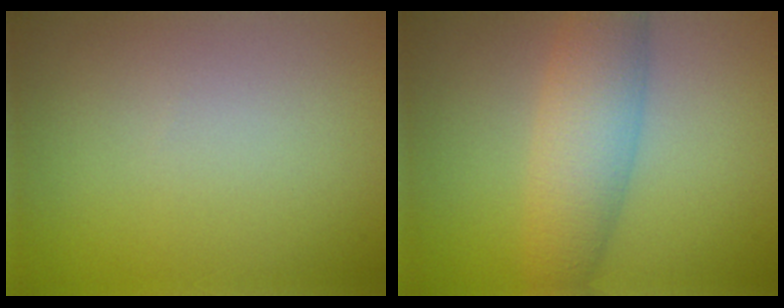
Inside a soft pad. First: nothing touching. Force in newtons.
{"total": 5.3, "press": 5.3, "slide": 0.2}